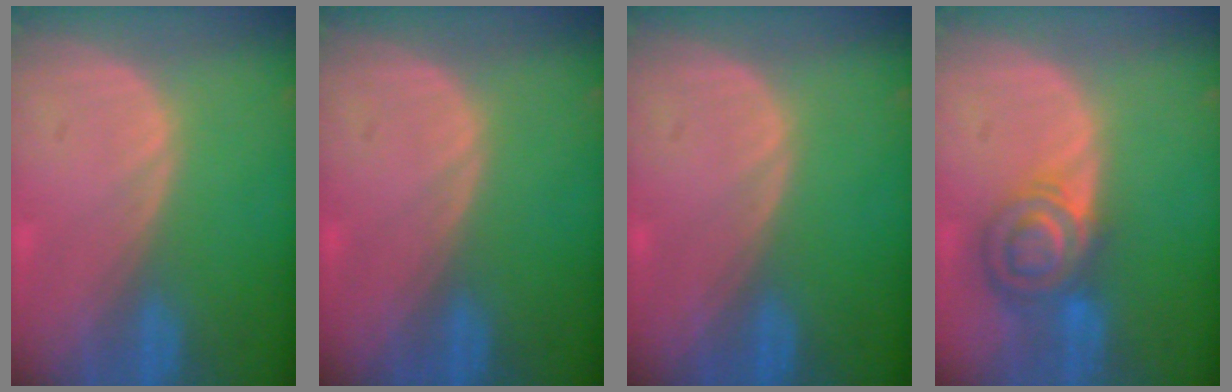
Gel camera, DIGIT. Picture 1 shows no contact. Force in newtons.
{"total": 0.0}
{"total": 0.0}
{"total": 7.3, "press": 6.3, "slide": 3.7}